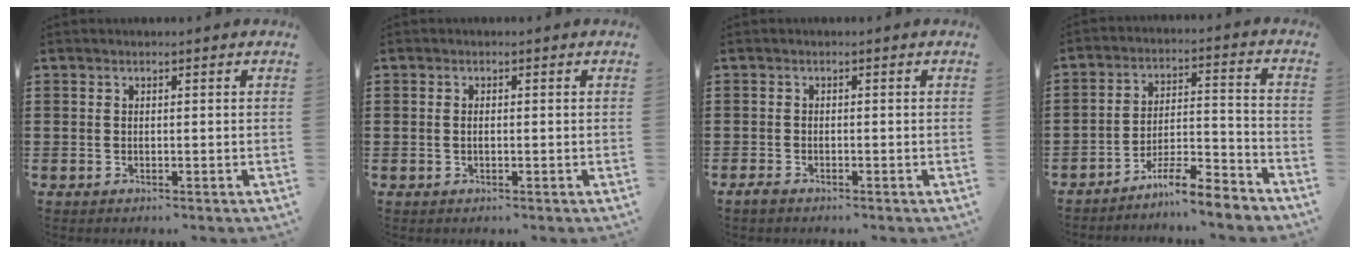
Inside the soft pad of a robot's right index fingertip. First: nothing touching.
{"total": 1.0, "force": [-0.1, 0.4, 0.9], "torque": [-0.018, 0.002, -0.002]}
{"total": 1.1, "force": [-0.9, 0.4, 0.2], "torque": [-0.008, -0.001, -0.020]}
{"total": 7.2, "force": [-6.7, 0.4, 2.5], "torque": [-0.043, 0.010, -0.129]}